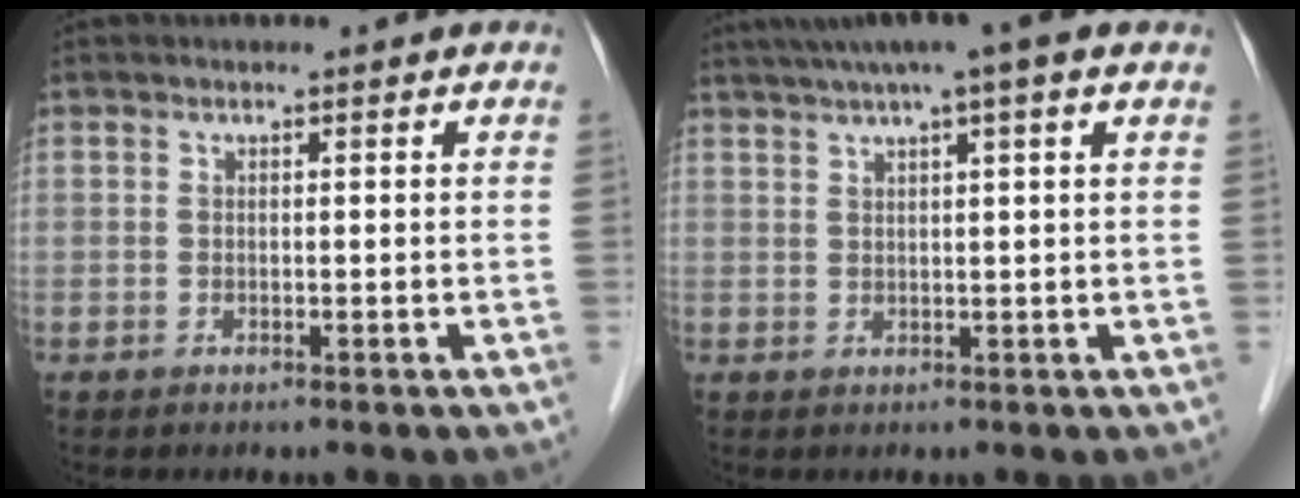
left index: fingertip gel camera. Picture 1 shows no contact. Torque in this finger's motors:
{"motor_torque": [0.70, -0.71, 0.82, 0.21]}